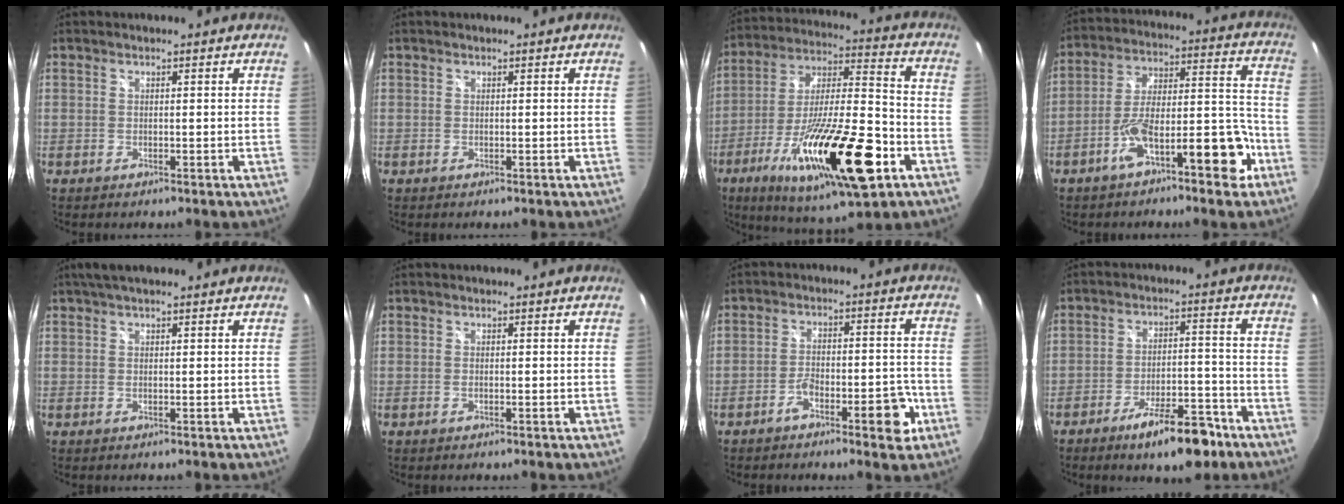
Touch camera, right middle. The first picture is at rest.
{"total": 0.0}
{"total": 26.7, "force": [-11.6, 6.8, 23.1], "torque": [-0.408, -0.041, -0.187]}
{"total": 14.1, "force": [-7.7, 3.8, 11.2], "torque": [-0.177, 0.025, -0.118]}
{"total": 3.9, "force": [2.8, 1.0, 2.5], "torque": [-0.041, 0.014, 0.041]}
{"total": 0.6, "force": [-0.3, 0.1, 0.5], "torque": [-0.006, 0.000, -0.007]}
{"total": 7.7, "force": [-4.4, 2.3, 5.9], "torque": [-0.100, 0.003, -0.062]}
{"total": 11.4, "force": [-8.0, 3.4, 7.5], "torque": [-0.128, 0.006, -0.114]}